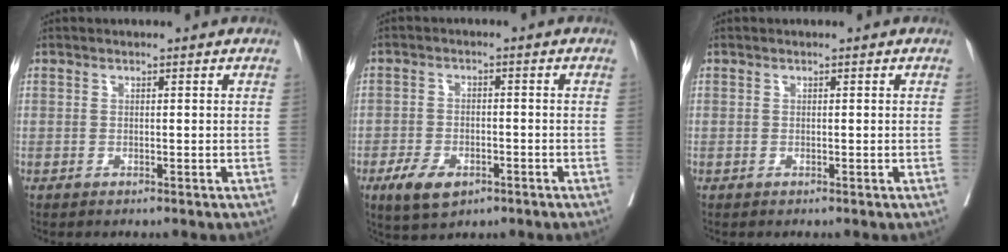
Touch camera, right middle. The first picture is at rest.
{"total": 6.4, "force": [-3.6, 3.4, 4.1], "torque": [-0.078, -0.004, -0.058]}
{"total": 0.0}